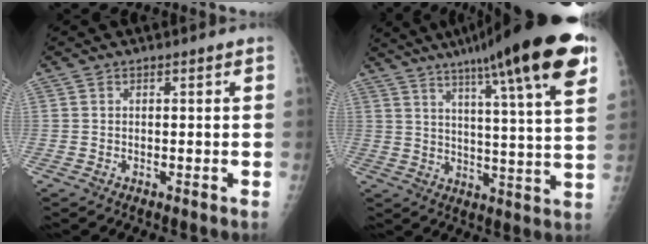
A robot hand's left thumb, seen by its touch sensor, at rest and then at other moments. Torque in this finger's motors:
{"motor_torque": [1.23, -1.14, 2.28, -0.48, 0.42]}